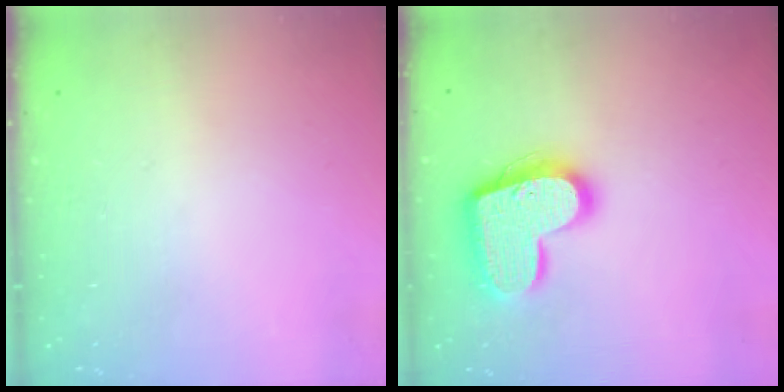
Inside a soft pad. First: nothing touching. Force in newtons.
{"total": 17.8, "press": 17.8, "slide": 1.2}